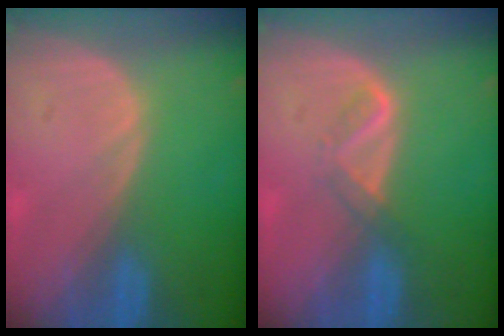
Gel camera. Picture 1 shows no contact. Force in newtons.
{"total": 2.4, "press": 2.4, "slide": 0.7}